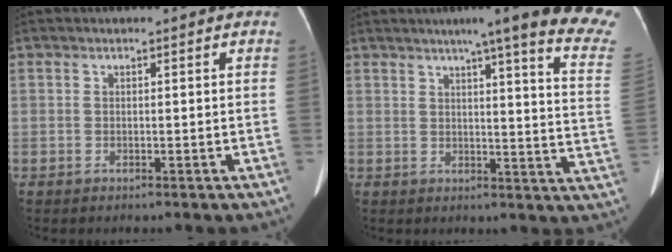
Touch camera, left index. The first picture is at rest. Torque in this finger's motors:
{"motor_torque": [0.96, -1.18, 0.82, 0.15]}